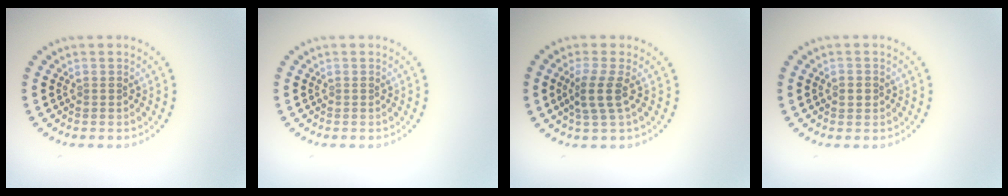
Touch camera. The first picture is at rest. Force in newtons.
{"total": 0.0}
{"total": 2.5, "press": 2.0, "slide": 1.6}
{"total": 1.2, "press": 1.1, "slide": 0.2}